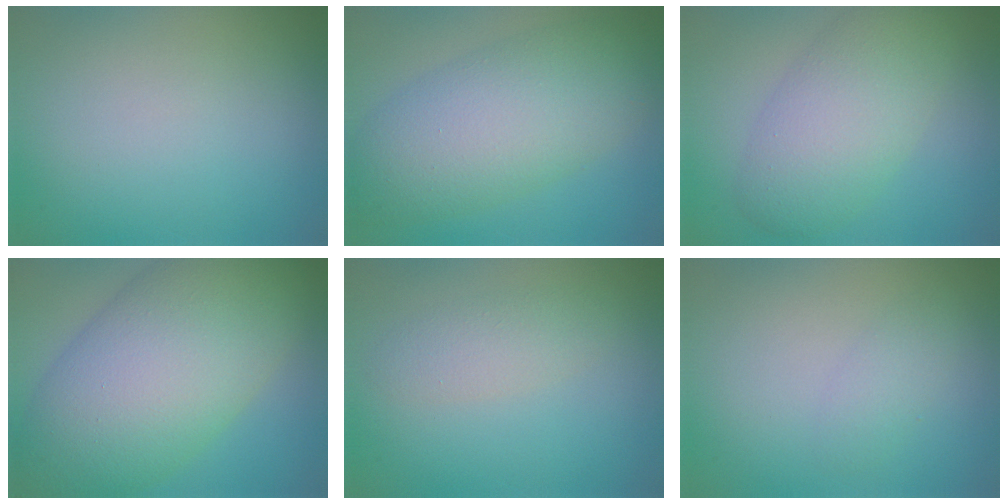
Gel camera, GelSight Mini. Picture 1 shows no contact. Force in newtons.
{"total": 8.6, "press": 8.6, "slide": 0.4}
{"total": 6.5, "press": 6.4, "slide": 0.6}
{"total": 14.3, "press": 14.3, "slide": 0.7}
{"total": 2.2, "press": 2.2, "slide": 0.1}
{"total": 1.5, "press": 1.5, "slide": 0.1}